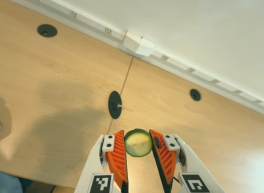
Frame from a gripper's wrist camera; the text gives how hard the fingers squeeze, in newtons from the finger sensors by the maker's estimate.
{"total": 8.1, "left": 8.0, "right": 8.2}